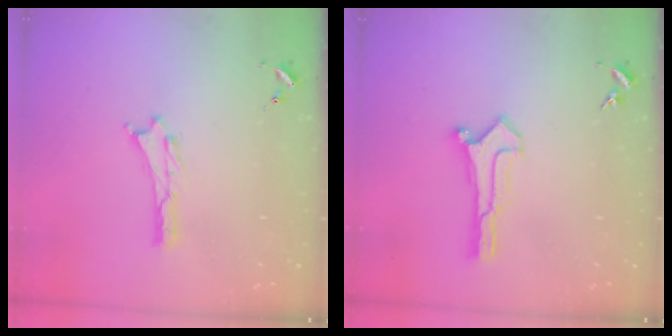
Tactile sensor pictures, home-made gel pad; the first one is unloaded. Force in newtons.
{"total": 0.6, "press": 0.6, "slide": 0.0}